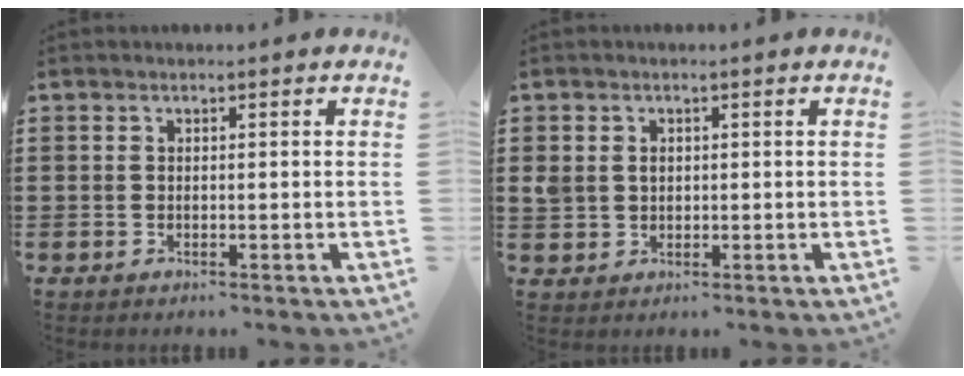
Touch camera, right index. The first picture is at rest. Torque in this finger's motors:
{"motor_torque": [-0.05, 0.22, 0.07, 0.02]}